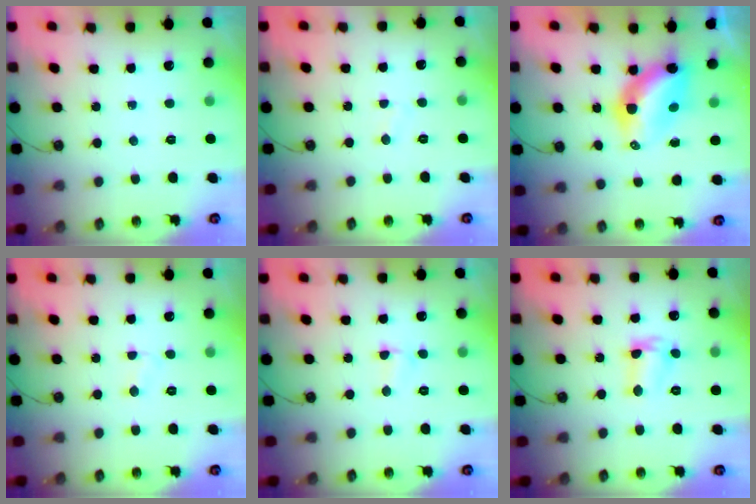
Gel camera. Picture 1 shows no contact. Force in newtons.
{"total": 2.0, "press": 2.0, "slide": 0.2}
{"total": 7.0, "press": 7.0, "slide": 0.6}
{"total": 2.3, "press": 2.3, "slide": 0.2}
{"total": 2.7, "press": 2.6, "slide": 0.7}
{"total": 5.9, "press": 5.9, "slide": 0.4}